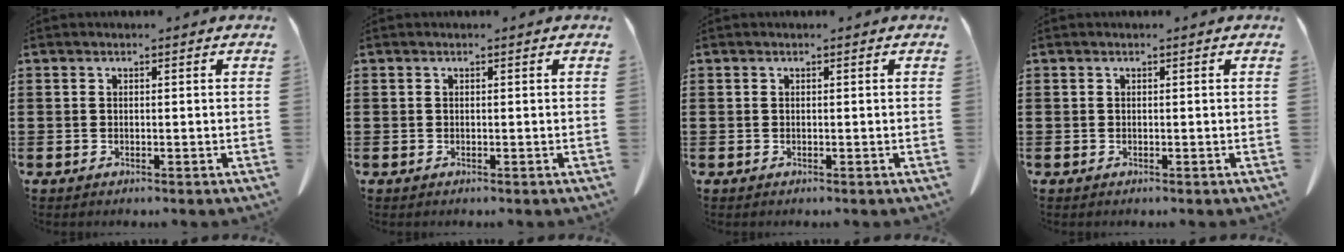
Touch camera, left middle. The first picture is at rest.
{"total": 0.0}
{"total": 0.0}
{"total": 0.0}